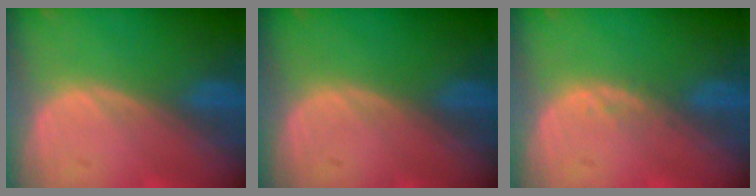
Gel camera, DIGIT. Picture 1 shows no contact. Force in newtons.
{"total": 0.0}
{"total": 1.0, "press": 1.0, "slide": 0.2}